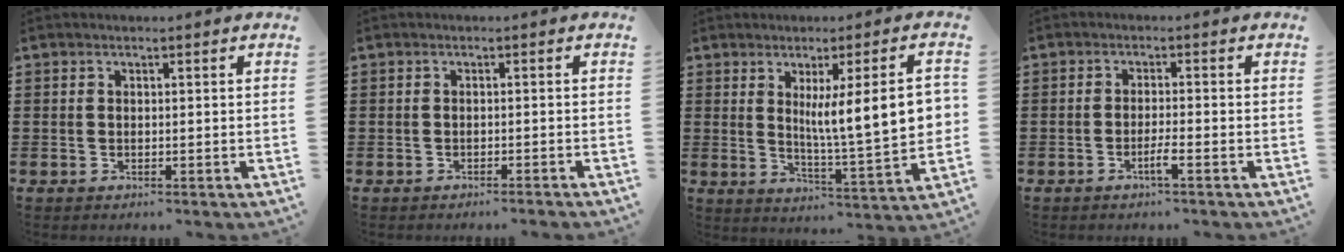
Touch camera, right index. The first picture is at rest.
{"total": 0.9, "force": [-0.8, -0.3, 0.2], "torque": [-0.005, -0.001, -0.016]}
{"total": 10.8, "force": [2.3, 1.2, 10.5], "torque": [-0.175, -0.006, 0.036]}
{"total": 2.4, "force": [-1.4, -0.1, 2.0], "torque": [-0.040, -0.004, -0.028]}